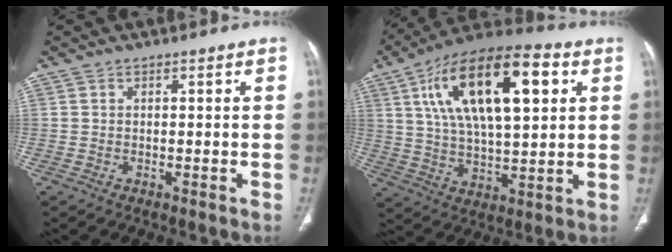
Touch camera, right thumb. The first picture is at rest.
{"total": 23.5, "force": [7.7, 9.9, 19.9], "torque": [-0.332, 0.003, 0.124]}